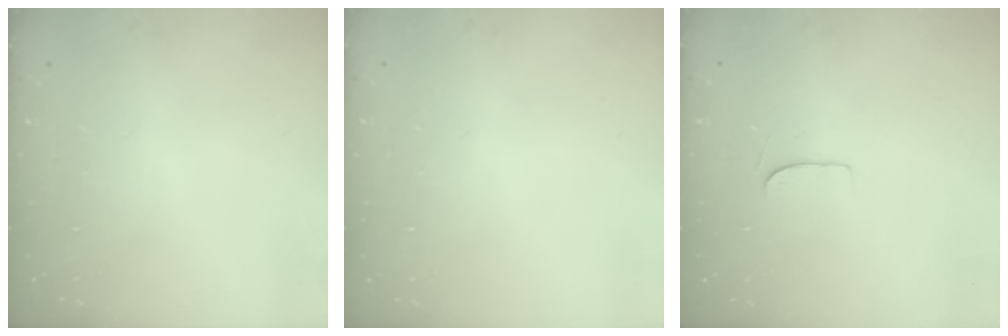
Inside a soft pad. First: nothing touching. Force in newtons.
{"total": 0.0}
{"total": 5.1, "press": 5.1, "slide": 0.4}